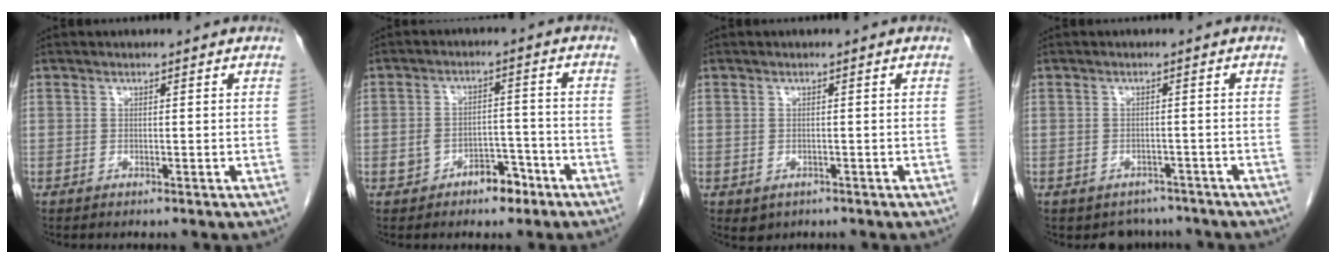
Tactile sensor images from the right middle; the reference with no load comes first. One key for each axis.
{"total": 5.2, "fx": -3.0, "fy": 3.1, "fz": 2.9, "tx": -0.045, "ty": 0.024, "tz": -0.042}
{"total": 1.7, "fx": -0.7, "fy": 1.4, "fz": 0.6, "tx": -0.008, "ty": 0.001, "tz": 0.000}
{"total": 3.9, "fx": -3.3, "fy": 2.1, "fz": -0.1, "tx": 0.007, "ty": 0.011, "tz": -0.044}